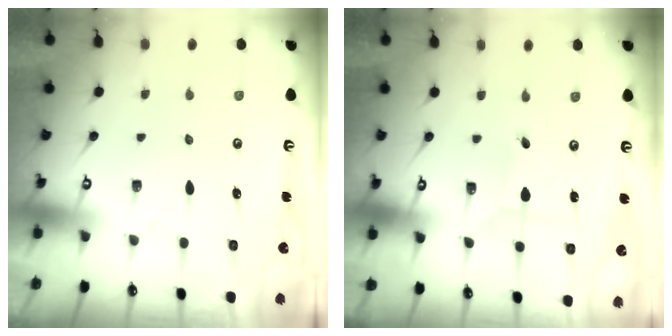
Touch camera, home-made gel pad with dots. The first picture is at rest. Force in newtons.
{"total": 2.2, "press": 2.1, "slide": 0.3}